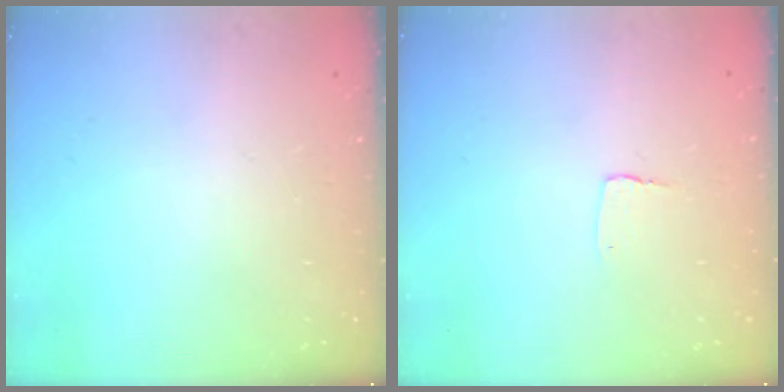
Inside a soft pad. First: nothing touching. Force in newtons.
{"total": 2.7, "press": 2.7, "slide": 0.2}